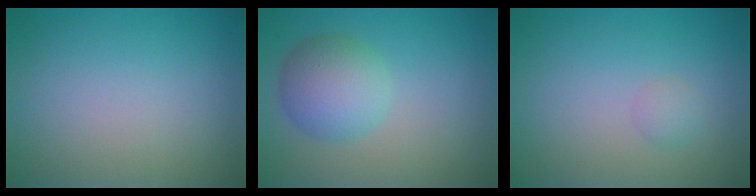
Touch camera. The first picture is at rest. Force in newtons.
{"total": 4.4, "press": 4.4, "slide": 0.2}
{"total": 1.0, "press": 1.0, "slide": 0.0}